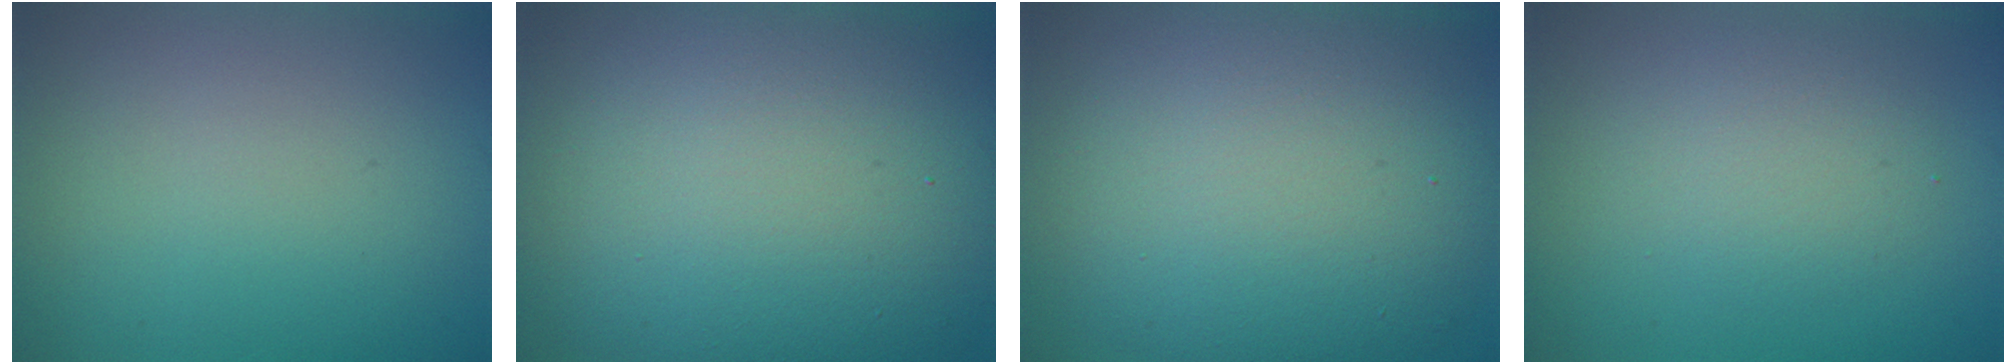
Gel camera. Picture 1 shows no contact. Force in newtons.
{"total": 17.1, "press": 17.1, "slide": 0.8}
{"total": 13.1, "press": 13.1, "slide": 0.7}
{"total": 2.7, "press": 2.7, "slide": 0.2}